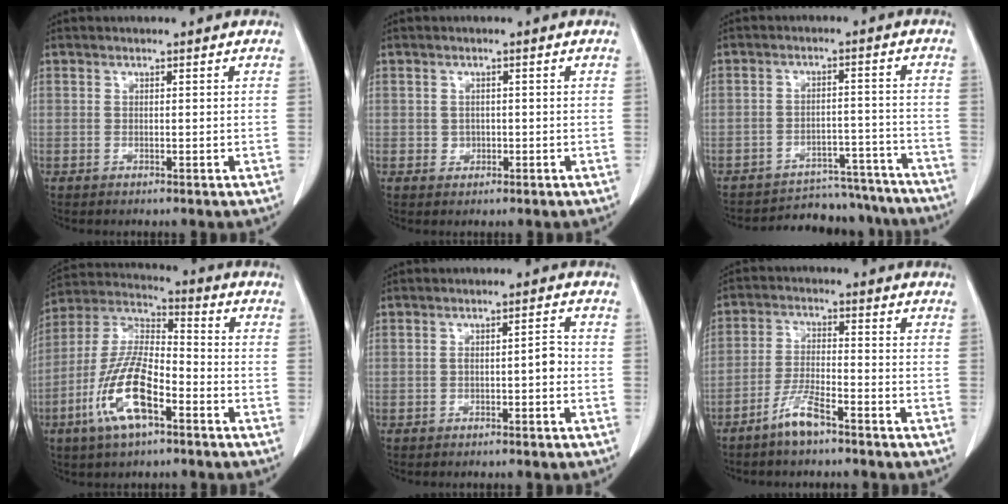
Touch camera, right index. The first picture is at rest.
{"total": 1.9, "force": [-0.3, 1.9, 0.4], "torque": [-0.002, 0.005, -0.002]}
{"total": 16.1, "force": [-15.4, 4.5, 2.0], "torque": [-0.020, 0.028, -0.189]}
{"total": 13.6, "force": [-5.9, 4.3, 11.5], "torque": [-0.242, 0.001, -0.113]}
{"total": 2.3, "force": [-0.7, 0.6, 2.1], "torque": [-0.026, 0.008, -0.010]}
{"total": 5.5, "force": [-4.1, 0.7, 3.5], "torque": [-0.077, -0.005, -0.081]}